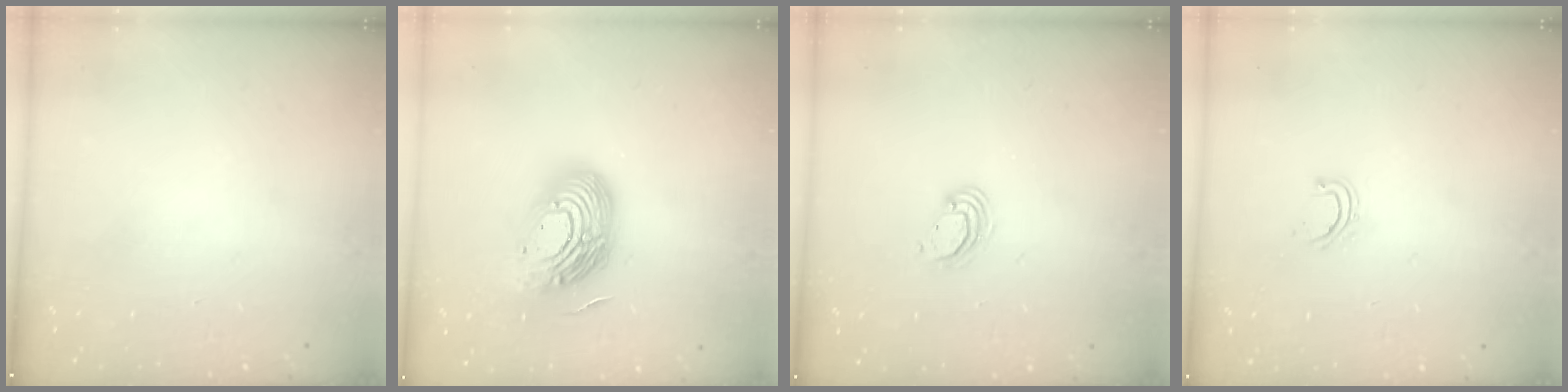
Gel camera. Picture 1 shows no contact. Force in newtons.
{"total": 17.5, "press": 17.5, "slide": 1.3}
{"total": 4.1, "press": 4.1, "slide": 0.2}
{"total": 4.1, "press": 4.0, "slide": 1.0}